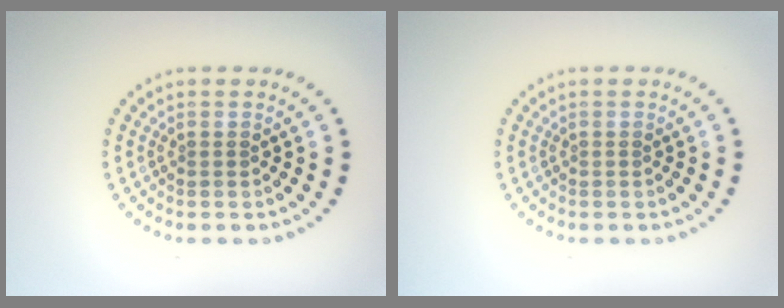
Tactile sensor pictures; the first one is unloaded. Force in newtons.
{"total": 0.0}